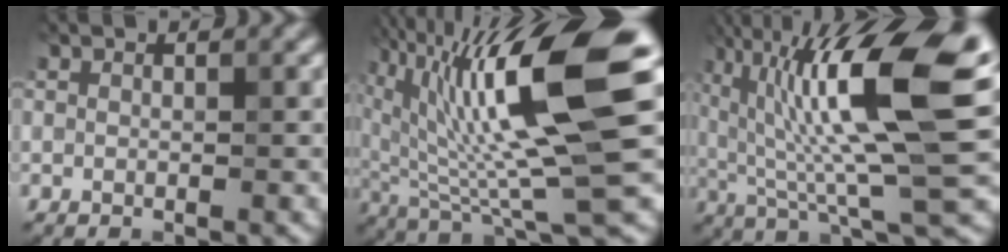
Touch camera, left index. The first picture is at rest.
{"total": 15.2, "force": [4.3, 3.0, 14.3], "torque": [-0.241, 0.007, 0.076]}
{"total": 15.3, "force": [4.5, 3.6, 14.2], "torque": [-0.238, 0.012, 0.076]}